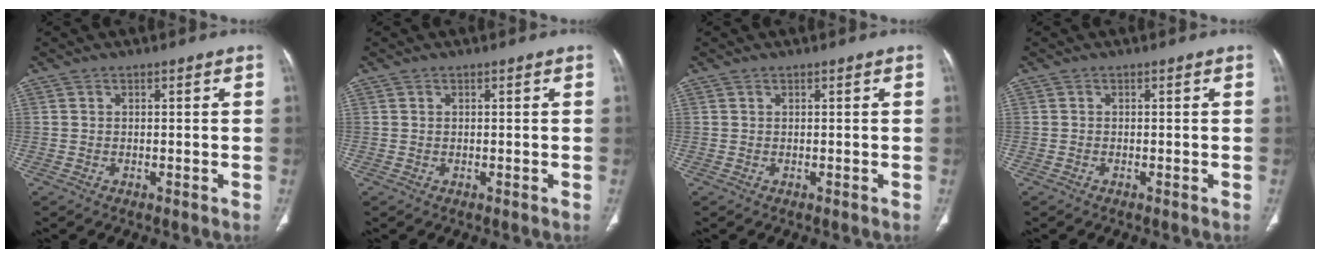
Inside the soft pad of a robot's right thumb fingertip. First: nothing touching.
{"total": 0.0}
{"total": 0.0}
{"total": 0.0}